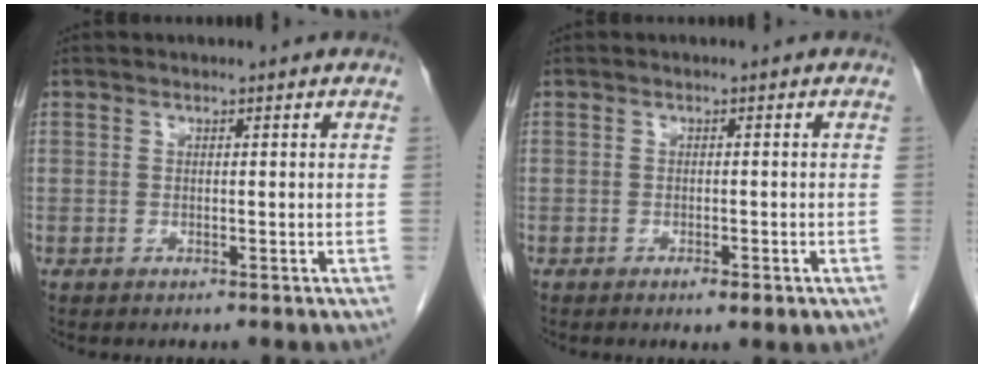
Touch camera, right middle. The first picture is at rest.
{"total": 1.9, "force": [-1.0, 0.3, 1.6], "torque": [-0.024, -0.003, -0.013]}